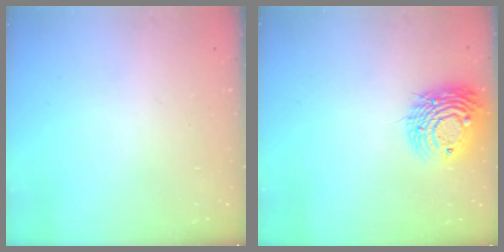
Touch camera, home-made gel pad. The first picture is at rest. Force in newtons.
{"total": 12.9, "press": 12.7, "slide": 2.2}